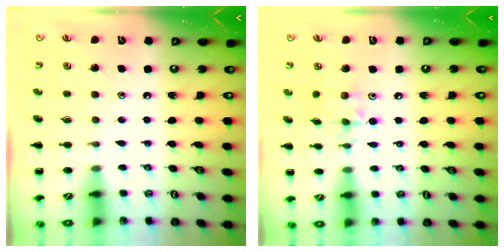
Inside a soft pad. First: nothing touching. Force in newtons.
{"total": 6.6, "press": 6.6, "slide": 0.5}